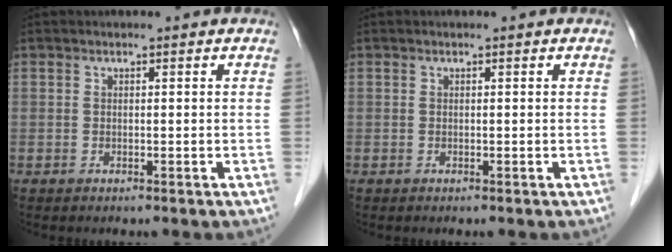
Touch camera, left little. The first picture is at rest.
{"total": 0.0}